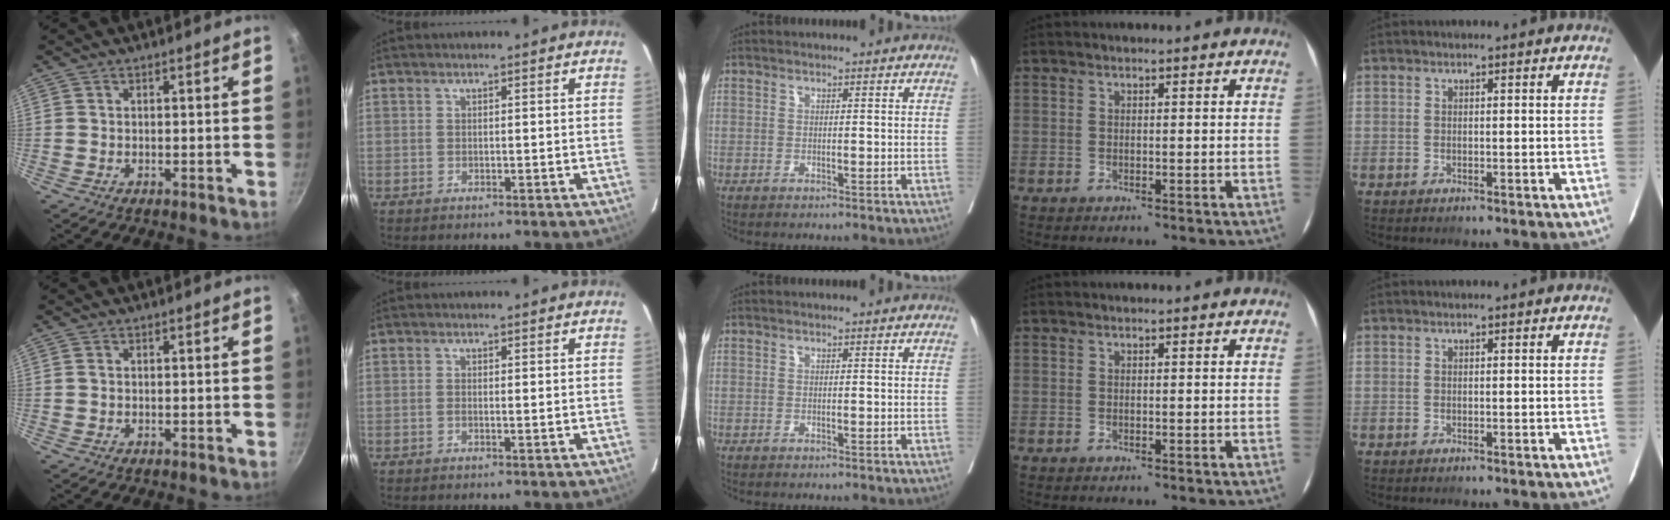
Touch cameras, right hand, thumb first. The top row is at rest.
{"thumb": {"total": 0.7, "force": [0.1, 0.5, 0.5], "torque": [-0.014, 0.001, 0.003]}, "index": {"total": 0.8, "force": [-0.1, 0.2, 0.8], "torque": [-0.014, 0.001, -0.001]}}